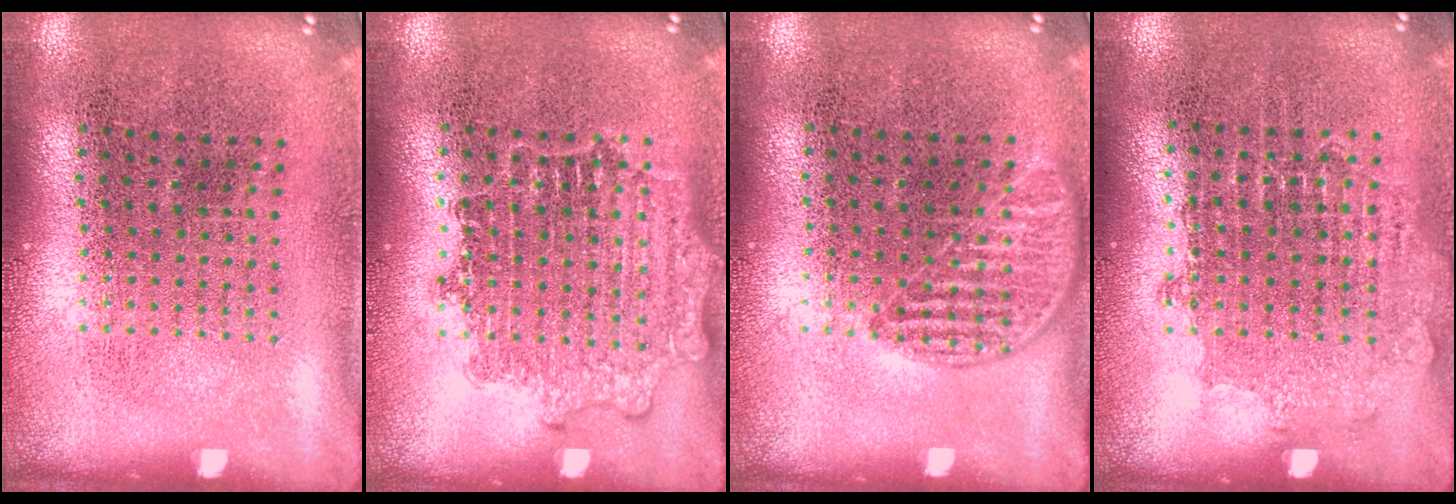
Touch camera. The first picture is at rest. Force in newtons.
{"total": 1.4, "press": 1.4, "slide": 0.1}
{"total": 1.0, "press": 0.8, "slide": 0.5}
{"total": 0.8, "press": 0.8, "slide": 0.2}